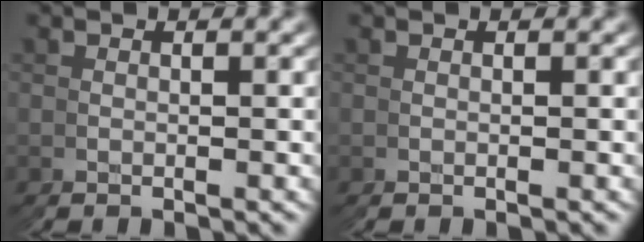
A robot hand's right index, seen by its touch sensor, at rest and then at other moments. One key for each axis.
{"total": 0.0}